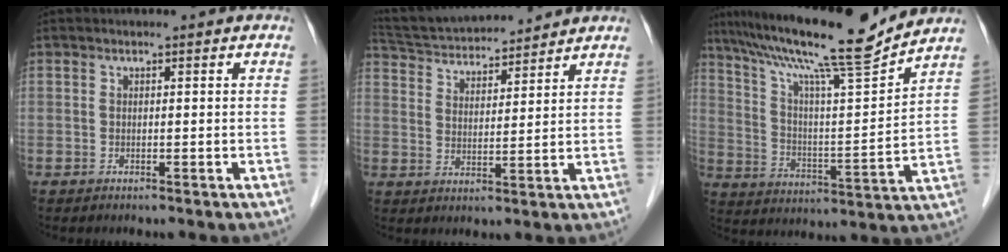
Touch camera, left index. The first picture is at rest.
{"total": 14.2, "force": [13.3, 2.2, 4.6], "torque": [-0.086, 0.031, 0.223]}
{"total": 18.1, "force": [15.4, -0.5, 9.5], "torque": [-0.165, -0.003, 0.248]}